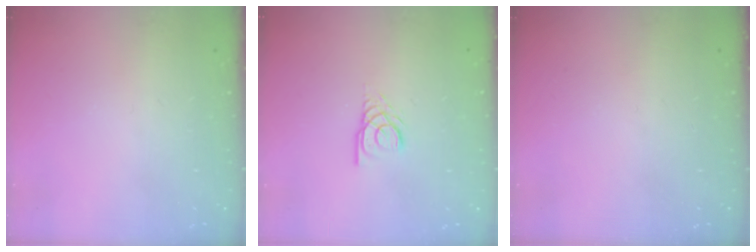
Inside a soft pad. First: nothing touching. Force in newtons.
{"total": 2.9, "press": 2.9, "slide": 0.1}
{"total": 0.0}